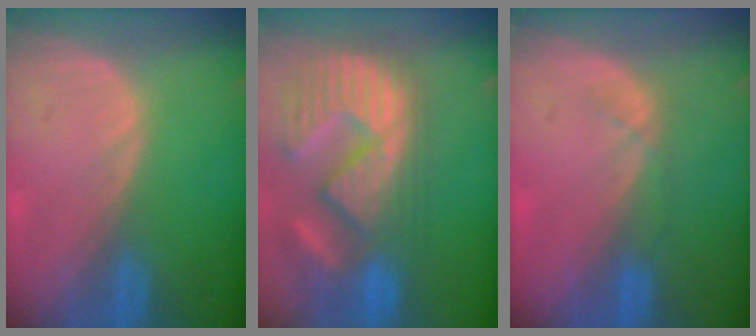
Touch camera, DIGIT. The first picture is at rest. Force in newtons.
{"total": 14.4, "press": 12.2, "slide": 7.6}
{"total": 2.1, "press": 1.9, "slide": 0.9}